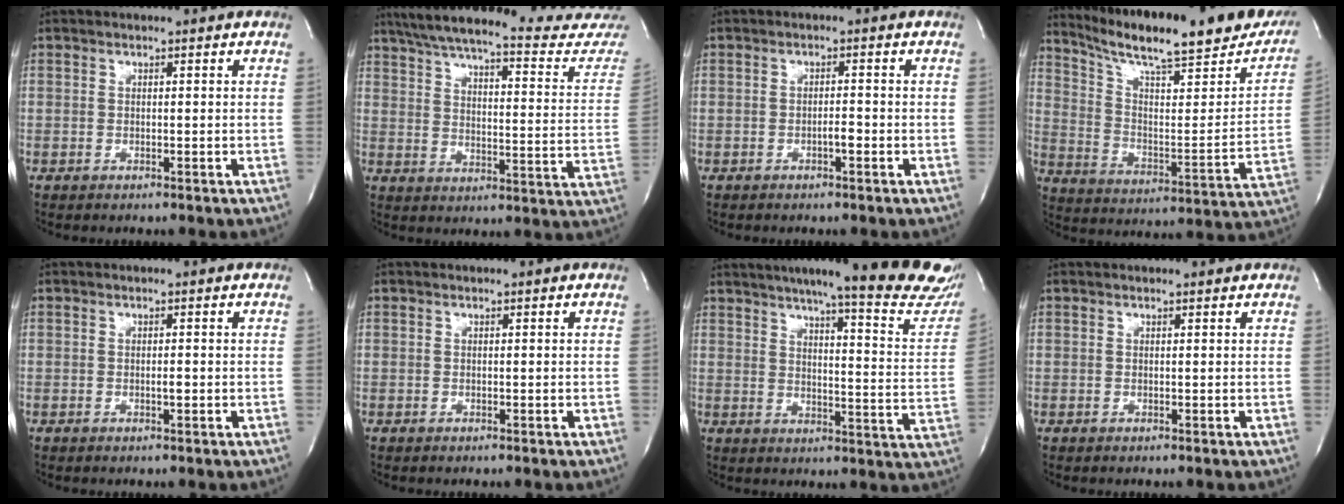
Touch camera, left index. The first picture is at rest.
{"total": 27.7, "force": [25.2, 2.3, 11.5], "torque": [-0.172, -0.080, 0.312]}
{"total": 1.6, "force": [-1.1, 0.1, 1.1], "torque": [-0.019, -0.003, -0.020]}
{"total": 25.8, "force": [20.6, 3.9, 15.0], "torque": [-0.235, -0.039, 0.284]}
{"total": 0.9, "force": [-0.6, 0.0, 0.7], "torque": [-0.012, -0.006, -0.010]}
{"total": 0.0}
{"total": 24.8, "force": [20.8, 1.7, 13.4], "torque": [-0.188, -0.074, 0.245]}
{"total": 0.8, "force": [0.8, 0.1, 0.1], "torque": [-0.009, 0.003, 0.007]}